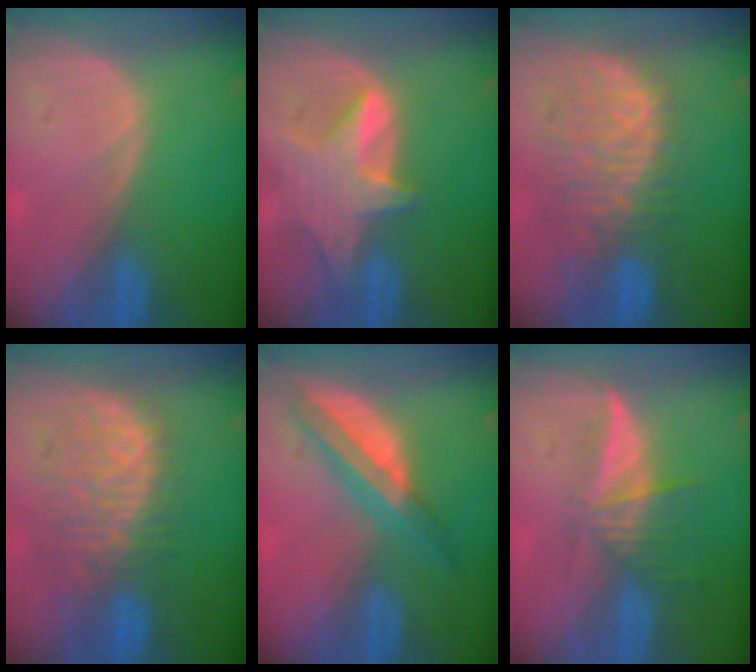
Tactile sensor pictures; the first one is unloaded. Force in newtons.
{"total": 7.1, "press": 6.8, "slide": 1.9}
{"total": 10.4, "press": 9.4, "slide": 4.6}
{"total": 10.4, "press": 9.4, "slide": 4.6}
{"total": 6.5, "press": 5.7, "slide": 3.1}
{"total": 6.1, "press": 5.5, "slide": 2.5}